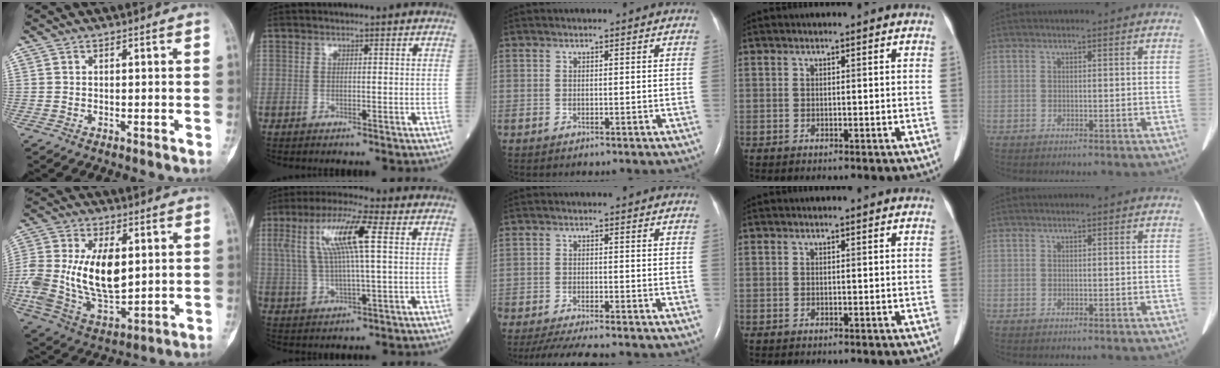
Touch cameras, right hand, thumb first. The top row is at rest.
{"thumb": {"total": 19.7, "force": [1.7, 11.2, 16.2], "torque": [-0.331, -0.016, 0.040]}, "index": {"total": 11.1, "force": [2.9, 1.5, 10.6], "torque": [-0.216, 0.022, 0.054]}, "middle": {"total": 10.8, "force": [-9.4, 1.0, 5.2], "torque": [-0.074, -0.021, -0.146]}}